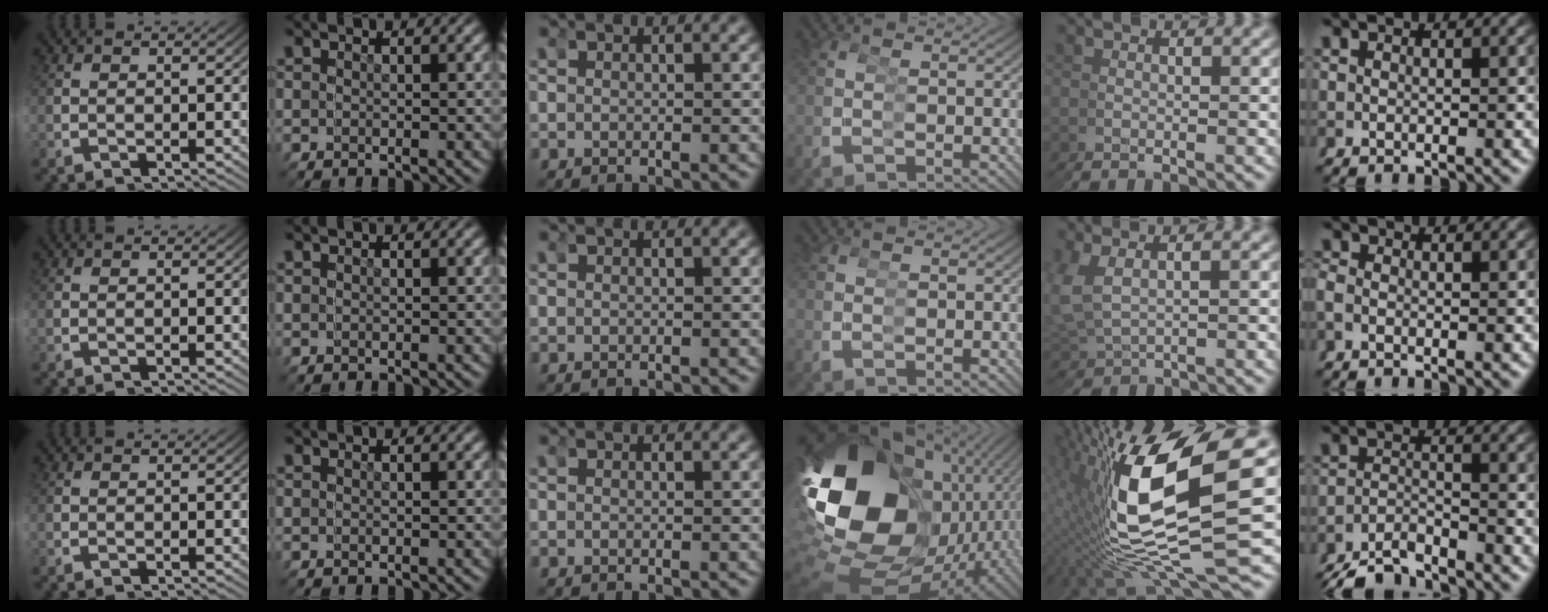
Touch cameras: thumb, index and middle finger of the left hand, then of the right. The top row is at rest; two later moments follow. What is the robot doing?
{"motion": "grasp_and_lifting", "object": "scissors"}